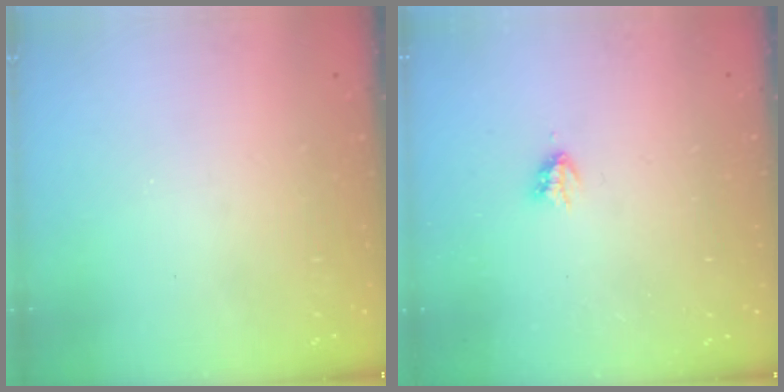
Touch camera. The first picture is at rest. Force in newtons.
{"total": 2.9, "press": 2.9, "slide": 0.5}